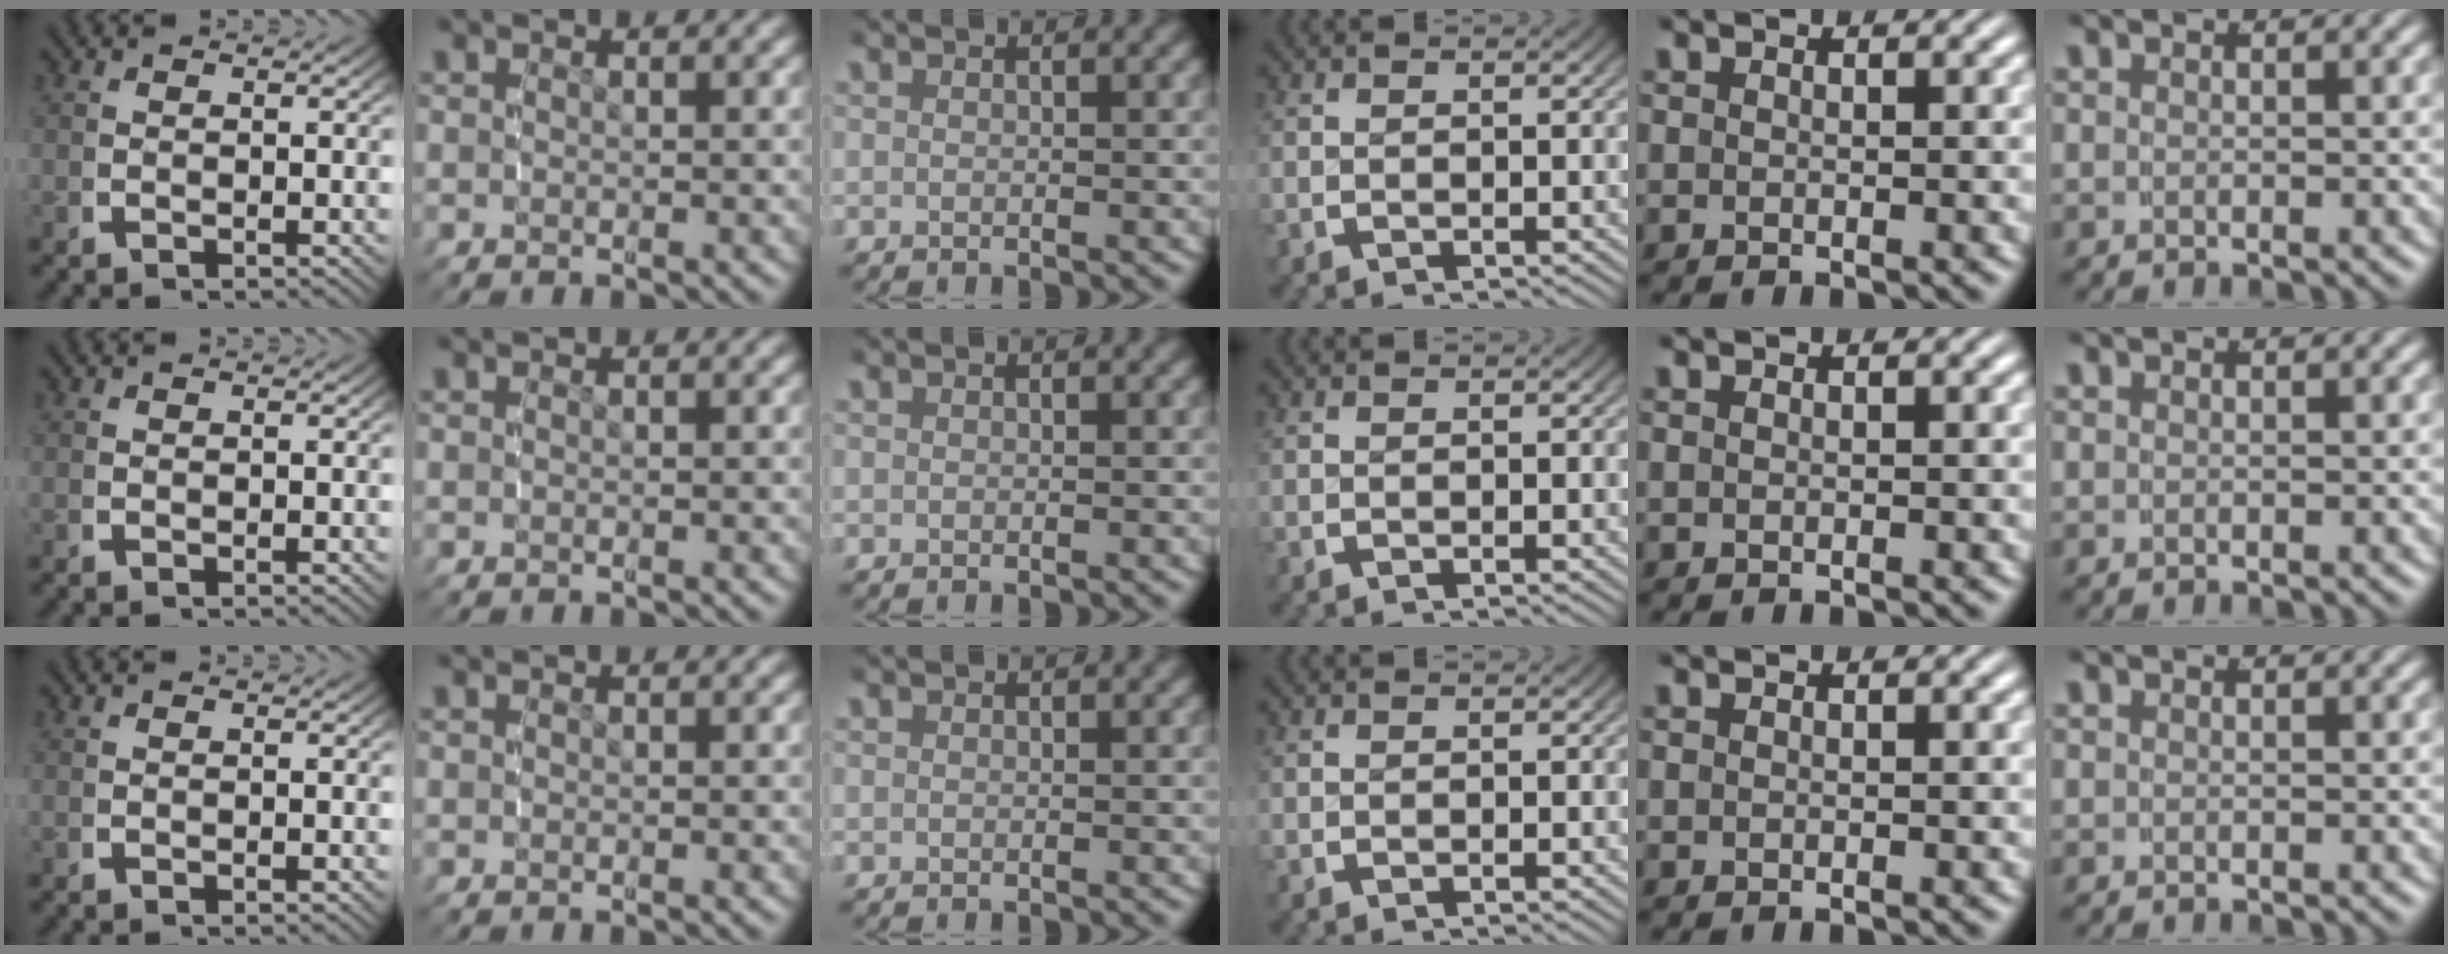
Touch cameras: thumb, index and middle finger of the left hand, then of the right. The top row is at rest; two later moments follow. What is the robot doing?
{"motion": "reach", "object": "coat"}